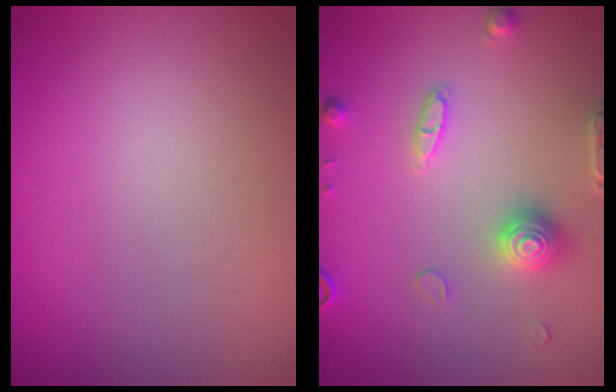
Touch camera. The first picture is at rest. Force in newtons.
{"total": 3.3, "press": 3.1, "slide": 1.1}